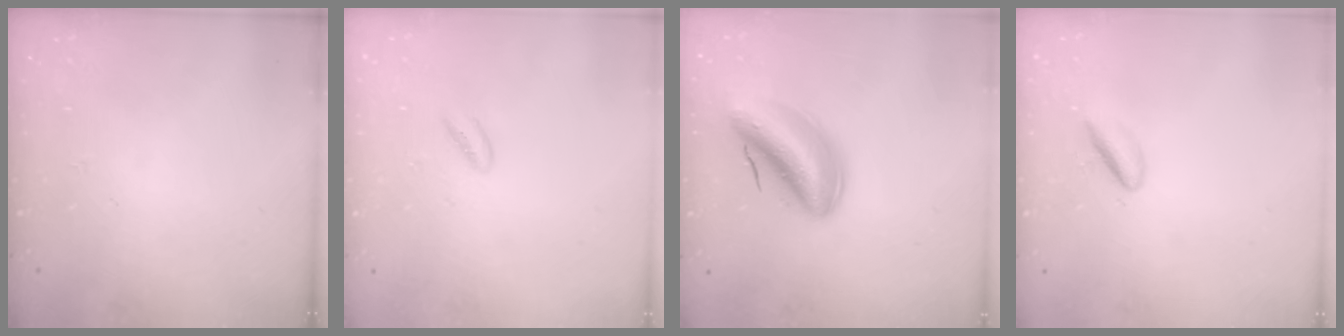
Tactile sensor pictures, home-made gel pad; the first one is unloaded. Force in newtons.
{"total": 1.1, "press": 0.9, "slide": 0.6}
{"total": 8.9, "press": 8.4, "slide": 3.0}
{"total": 2.9, "press": 2.8, "slide": 0.4}